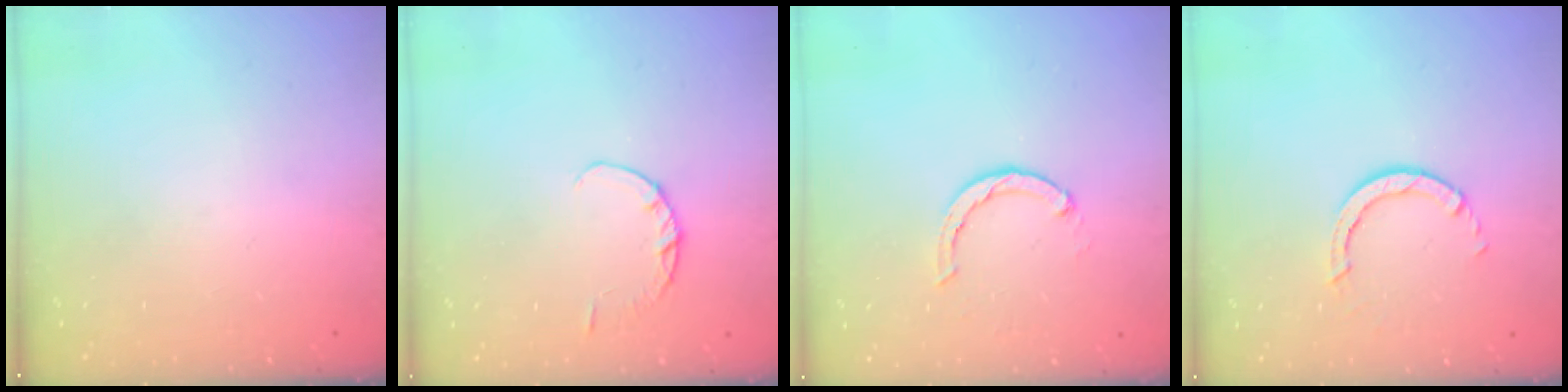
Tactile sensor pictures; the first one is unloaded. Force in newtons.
{"total": 2.9, "press": 2.8, "slide": 0.4}
{"total": 2.4, "press": 2.4, "slide": 0.4}
{"total": 2.6, "press": 2.6, "slide": 0.3}